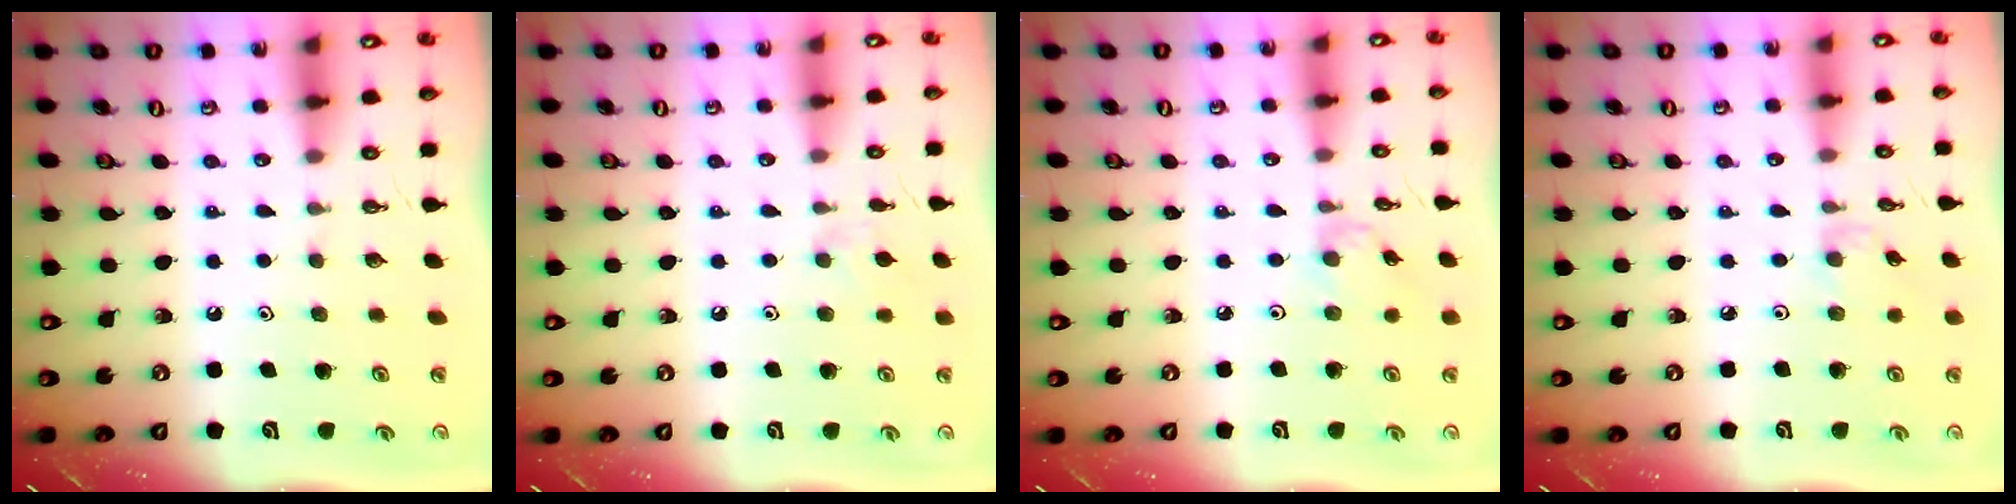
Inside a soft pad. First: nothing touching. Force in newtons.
{"total": 3.9, "press": 3.9, "slide": 0.6}
{"total": 1.5, "press": 1.4, "slide": 0.4}
{"total": 1.1, "press": 1.0, "slide": 0.4}